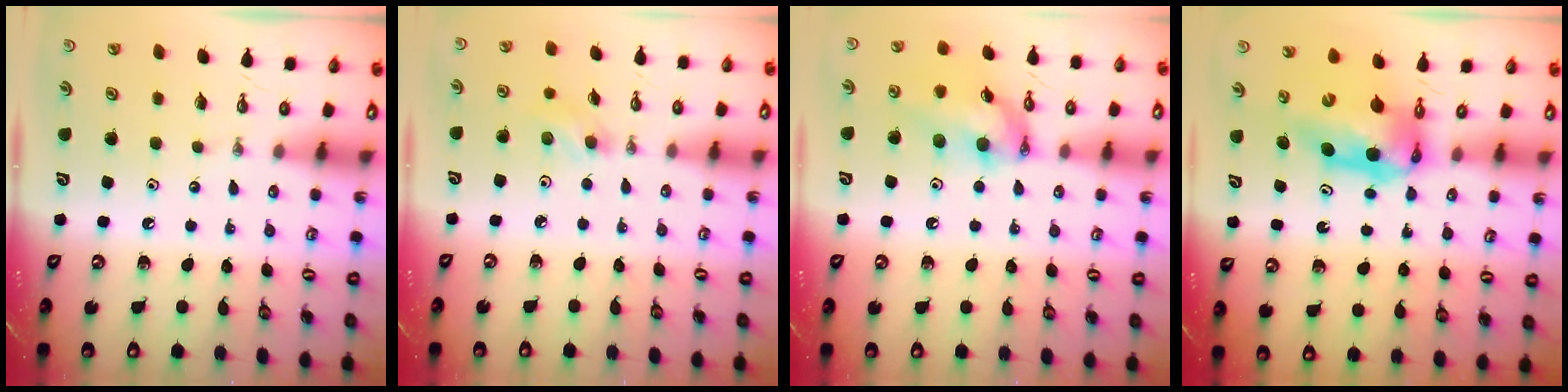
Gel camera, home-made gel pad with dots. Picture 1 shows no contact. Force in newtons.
{"total": 3.8, "press": 3.8, "slide": 0.7}
{"total": 14.4, "press": 14.4, "slide": 0.9}
{"total": 7.5, "press": 7.5, "slide": 0.8}